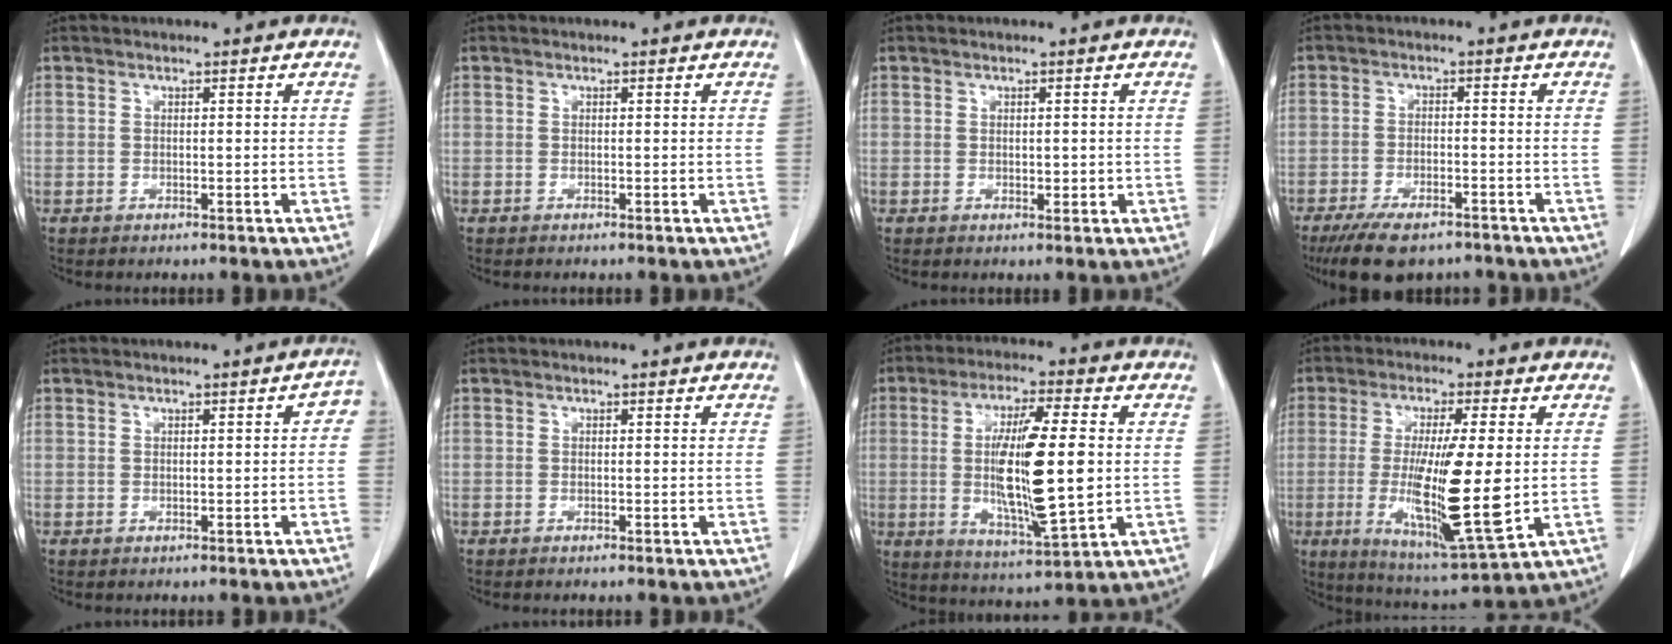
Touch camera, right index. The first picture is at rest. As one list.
[{"total": 0.0}, {"total": 1.4, "force": [0.0, 0.9, 1.0], "torque": [-0.011, 0.000, 0.002]}, {"total": 9.4, "force": [-7.2, 3.4, 5.1], "torque": [-0.082, -0.010, -0.111]}, {"total": 1.8, "force": [-0.2, 0.8, 1.6], "torque": [-0.010, 0.006, -0.003]}, {"total": 0.5, "force": [-0.5, 0.0, 0.2], "torque": [-0.006, -0.002, -0.009]}, {"total": 15.0, "force": [0.0, 1.8, 14.9], "torque": [-0.270, -0.015, 0.002]}, {"total": 15.6, "force": [-1.3, 1.6, 15.5], "torque": [-0.282, -0.029, -0.014]}]